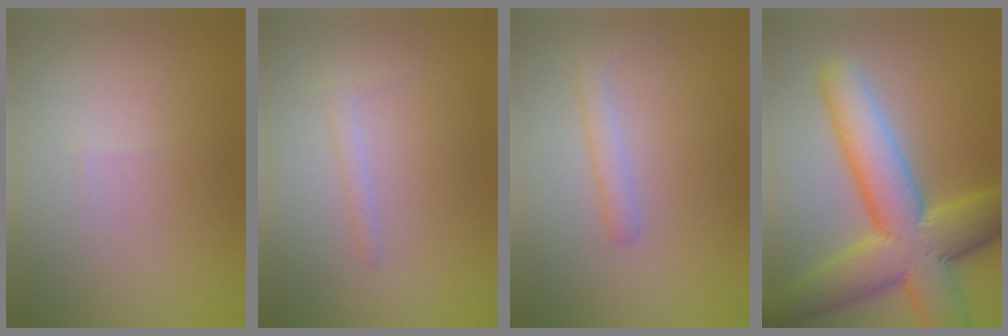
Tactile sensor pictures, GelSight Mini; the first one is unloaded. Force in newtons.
{"total": 1.0, "press": 1.0, "slide": 0.0}
{"total": 1.6, "press": 1.6, "slide": 0.0}
{"total": 10.8, "press": 10.8, "slide": 0.6}